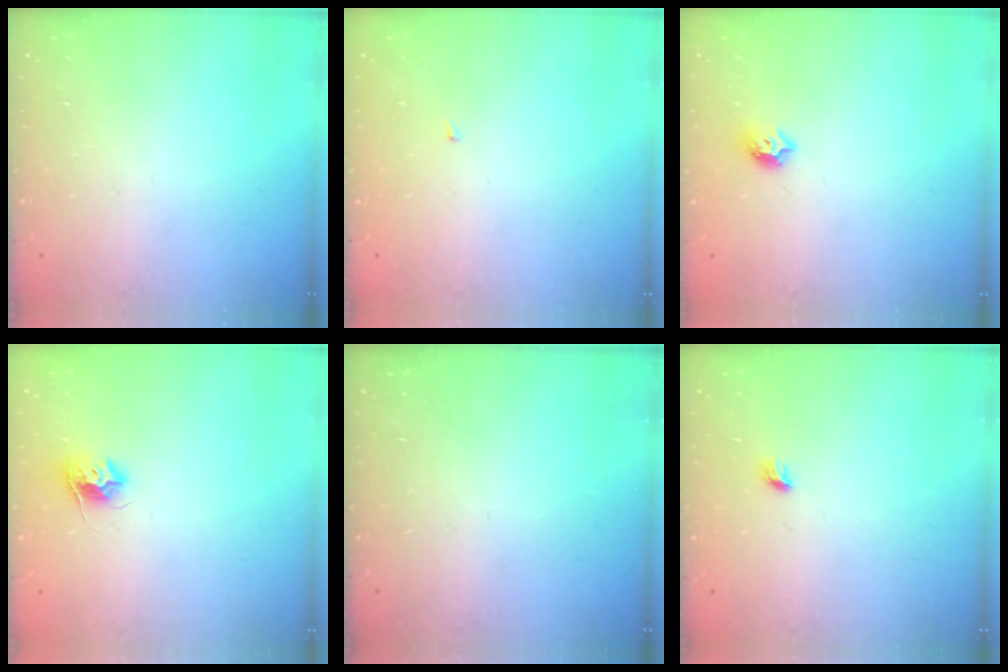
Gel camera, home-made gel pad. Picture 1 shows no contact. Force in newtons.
{"total": 1.4, "press": 1.3, "slide": 0.1}
{"total": 6.3, "press": 6.3, "slide": 0.8}
{"total": 8.3, "press": 8.2, "slide": 0.6}
{"total": 0.0}
{"total": 3.7, "press": 3.6, "slide": 0.8}